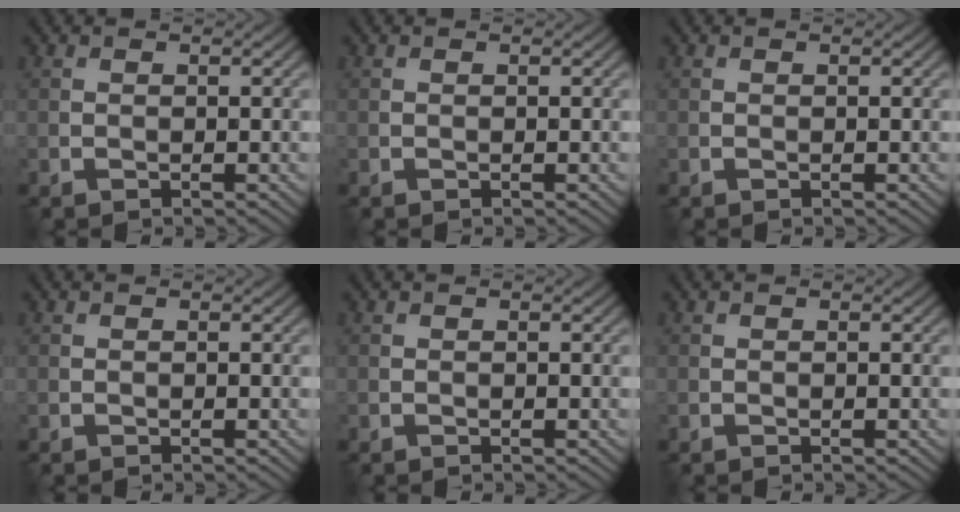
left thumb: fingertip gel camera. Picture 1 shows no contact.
{"total": 0.0}
{"total": 0.0}
{"total": 0.0}
{"total": 0.0}
{"total": 0.0}